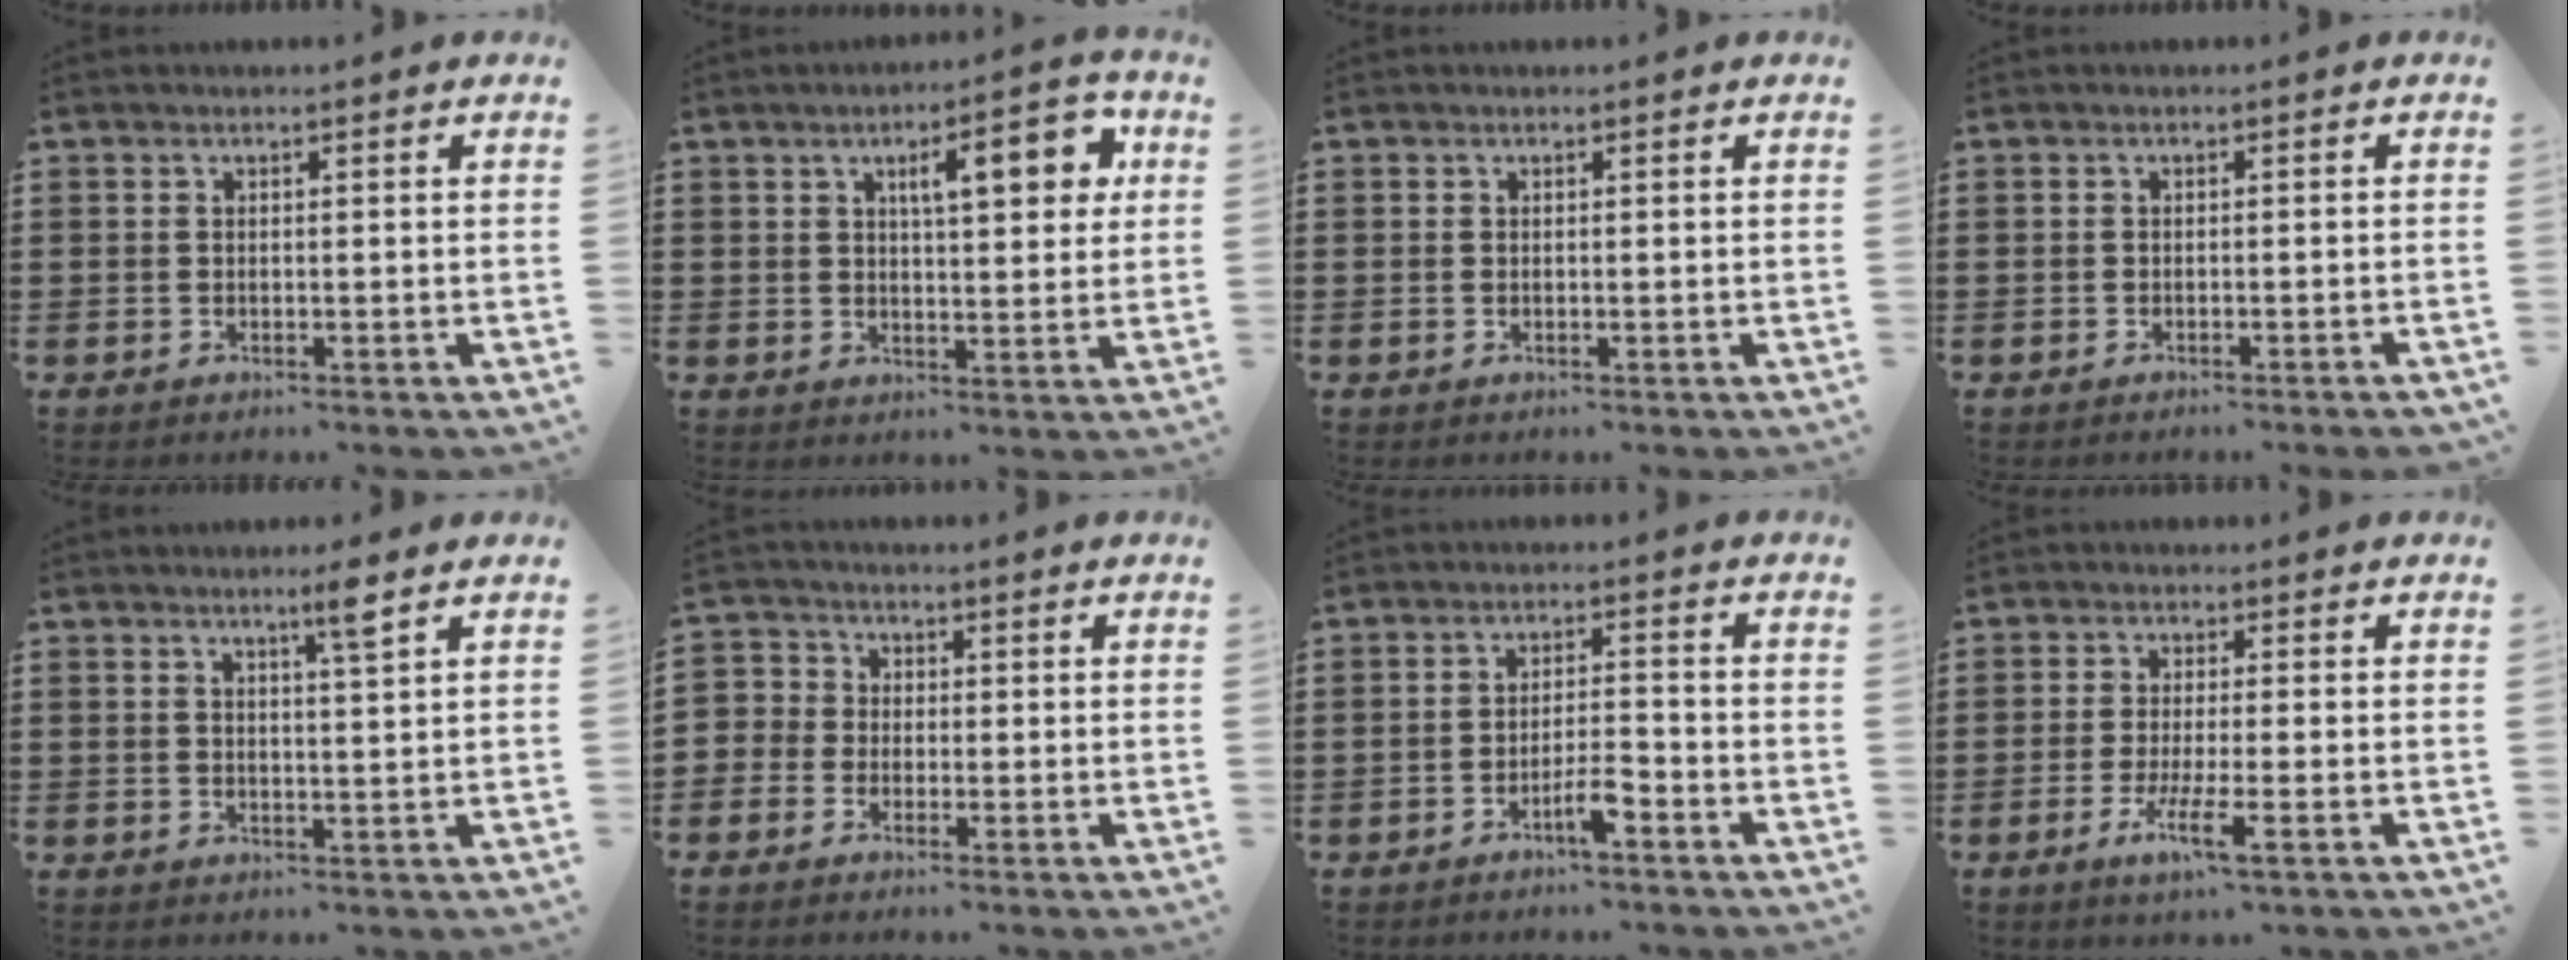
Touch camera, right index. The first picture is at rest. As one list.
[{"total": 8.1, "force": [3.2, 2.6, 6.9], "torque": [-0.101, -0.005, 0.043]}, {"total": 0.0}, {"total": 0.8, "force": [-0.7, -0.1, 0.4], "torque": [-0.007, -0.002, -0.015]}, {"total": 3.3, "force": [2.2, -0.4, 2.4], "torque": [-0.034, -0.011, 0.033]}, {"total": 2.8, "force": [-1.5, 2.3, 0.2], "torque": [-0.025, 0.002, -0.038]}, {"total": 4.0, "force": [-2.6, 0.5, 3.0], "torque": [-0.058, 0.004, -0.050]}, {"total": 5.3, "force": [-2.5, 0.4, 4.7], "torque": [-0.096, -0.016, -0.047]}]